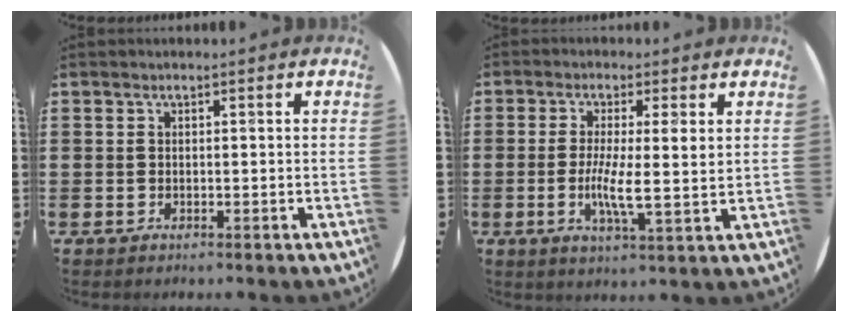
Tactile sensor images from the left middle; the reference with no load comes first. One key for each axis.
{"total": 5.1, "fx": 0.3, "fy": 0.6, "fz": 5.1, "tx": -0.093, "ty": -0.003, "tz": 0.002}